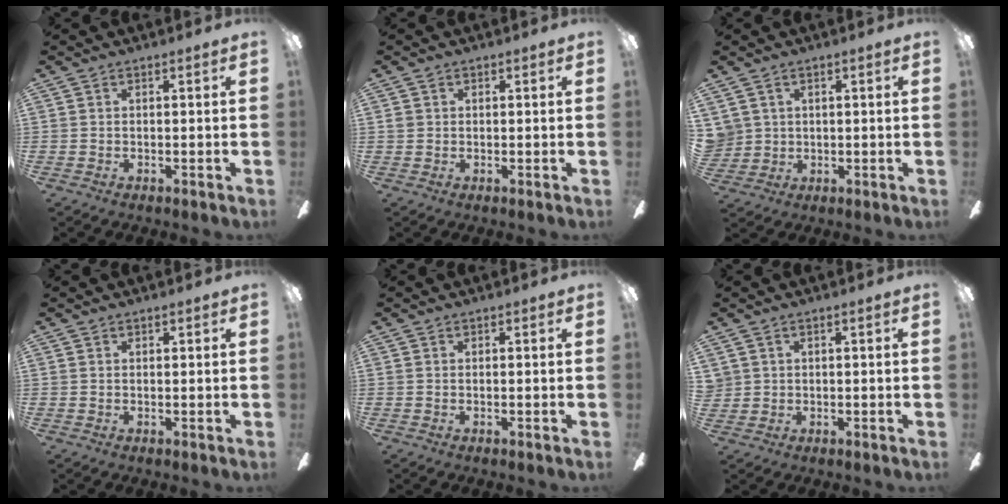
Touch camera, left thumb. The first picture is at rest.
{"total": 1.3, "force": [0.6, 1.2, 0.3], "torque": [0.001, -0.001, 0.009]}
{"total": 4.3, "force": [2.1, 3.7, -0.2], "torque": [-0.009, -0.003, 0.043]}
{"total": 0.6, "force": [0.5, 0.2, 0.0], "torque": [0.007, -0.004, 0.009]}
{"total": 0.0}
{"total": 1.8, "force": [0.9, 1.5, 0.1], "torque": [-0.005, 0.002, 0.017]}